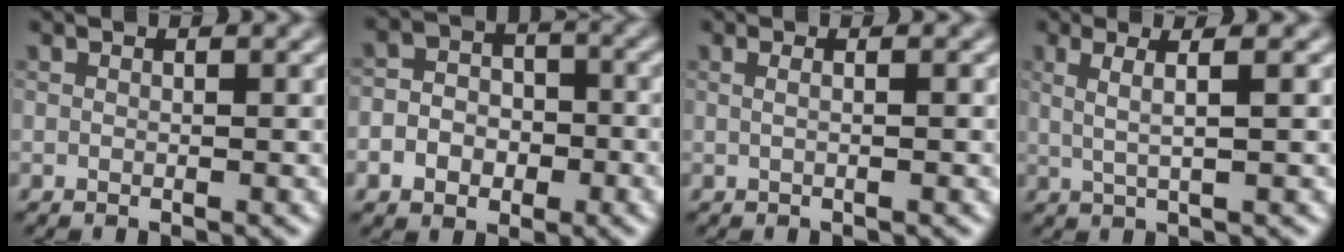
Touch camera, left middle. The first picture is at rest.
{"total": 4.5, "force": [-1.4, 3.7, 2.1], "torque": [-0.018, -0.008, -0.039]}
{"total": 2.3, "force": [0.5, 1.3, 1.8], "torque": [-0.011, -0.005, -0.023]}
{"total": 3.2, "force": [1.0, 1.0, 2.8], "torque": [-0.052, -0.007, 0.005]}